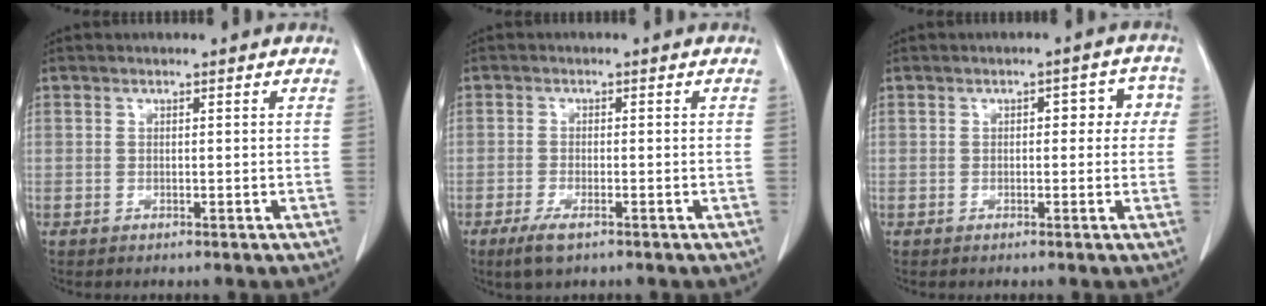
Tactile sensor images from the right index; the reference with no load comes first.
{"total": 3.5, "force": [-2.1, 0.9, 2.6], "torque": [-0.056, -0.006, -0.035]}
{"total": 4.1, "force": [0.5, 2.2, 3.5], "torque": [-0.030, 0.029, 0.001]}